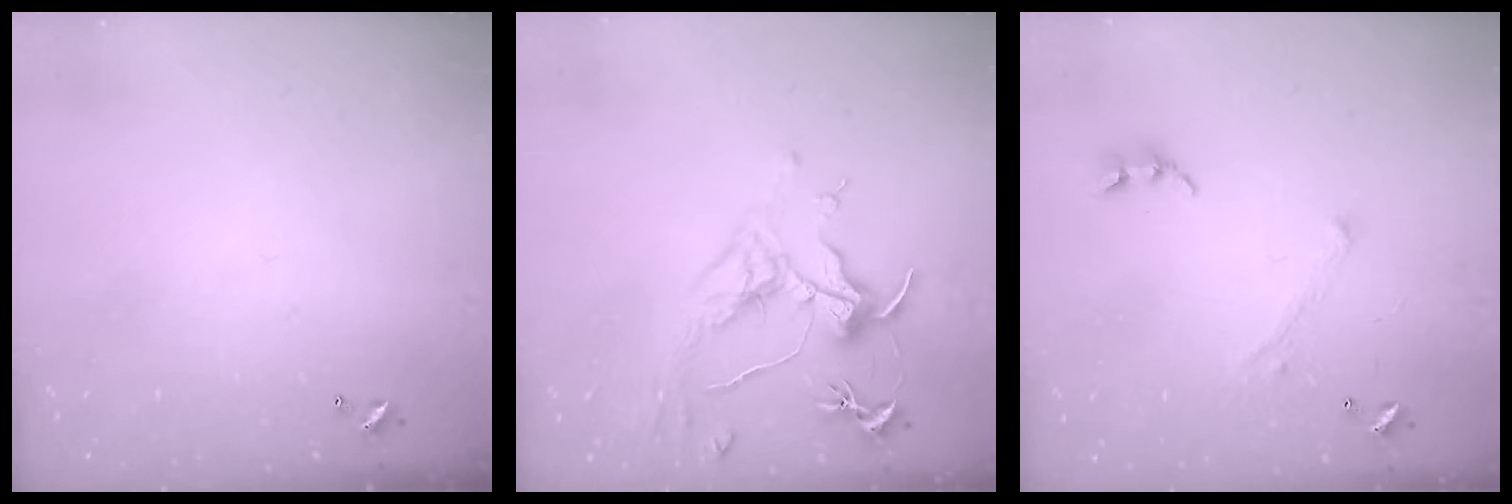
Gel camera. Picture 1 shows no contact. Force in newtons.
{"total": 1.6, "press": 1.3, "slide": 0.9}
{"total": 1.7, "press": 1.6, "slide": 0.5}